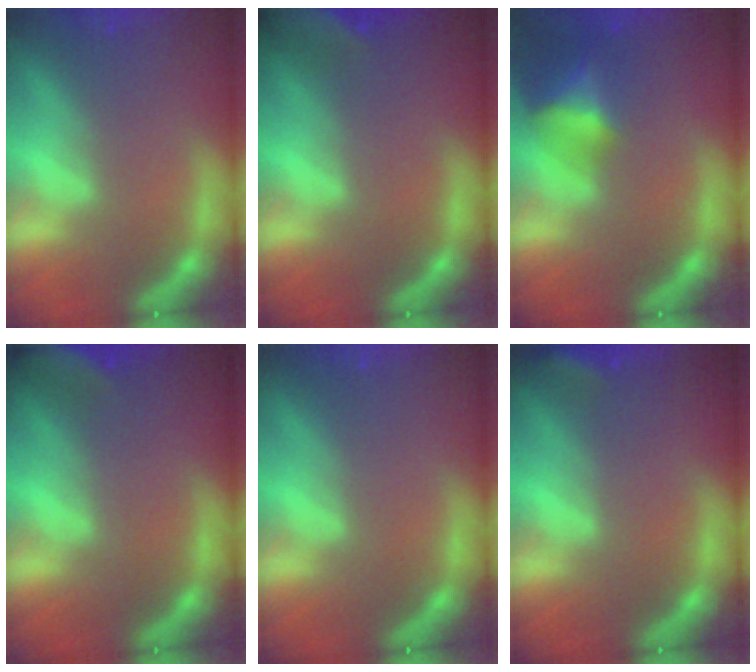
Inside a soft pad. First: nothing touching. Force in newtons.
{"total": 8.5}
{"total": 5.5}
{"total": 7.0}
{"total": 0.0}
{"total": 2.9}